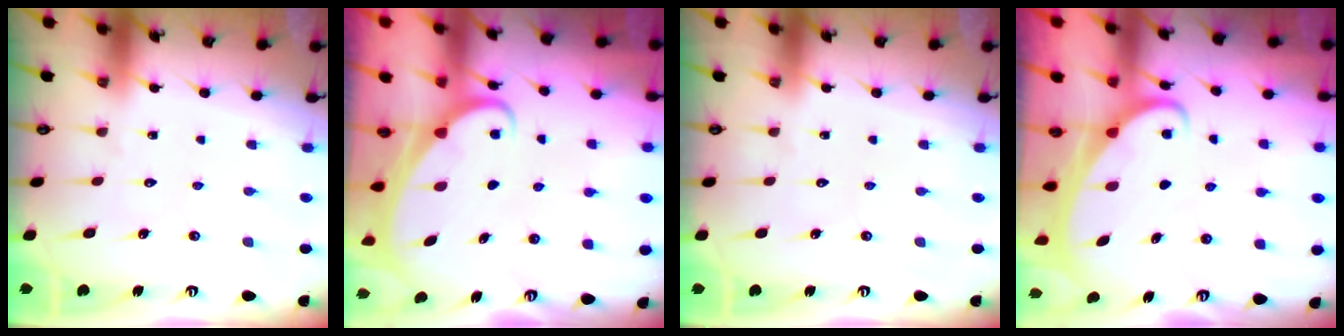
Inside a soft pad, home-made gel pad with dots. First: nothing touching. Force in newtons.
{"total": 1.9, "press": 1.9, "slide": 0.3}
{"total": 0.0}
{"total": 2.3, "press": 2.2, "slide": 0.4}